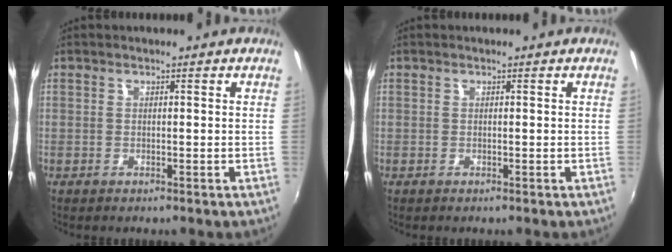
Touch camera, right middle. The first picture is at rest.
{"total": 0.0}